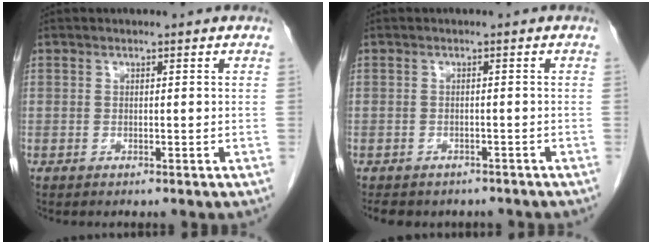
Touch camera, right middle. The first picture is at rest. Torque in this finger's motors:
{"motor_torque": [0.50, -0.30, 0.05, 0.01]}